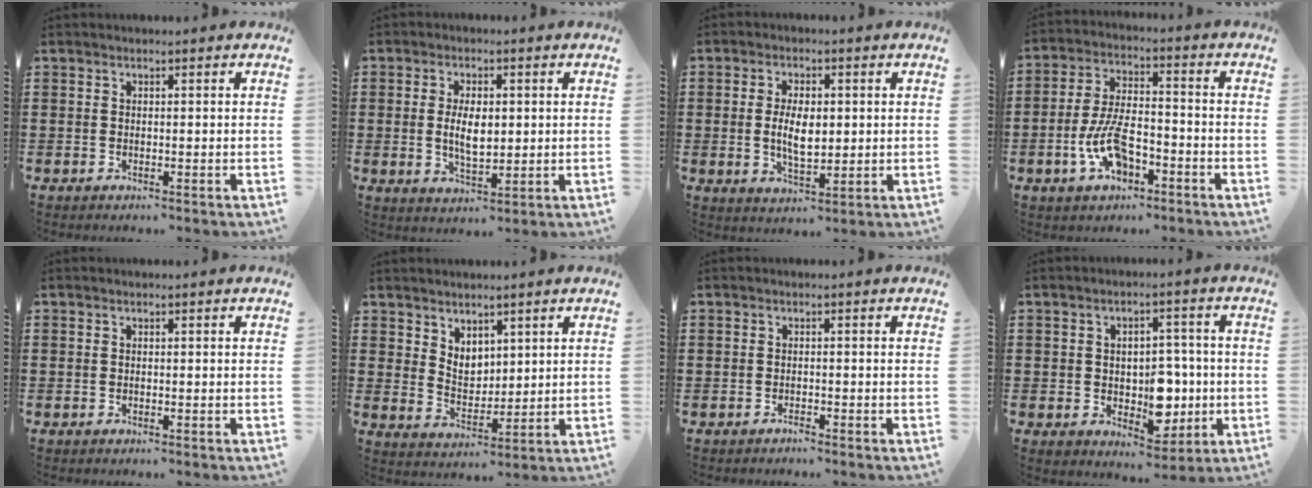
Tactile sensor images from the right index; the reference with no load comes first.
{"total": 5.2, "force": [0.4, 2.6, 4.6], "torque": [-0.081, 0.006, 0.004]}
{"total": 5.6, "force": [0.3, 2.7, 4.9], "torque": [-0.095, 0.003, 0.001]}
{"total": 8.7, "force": [-3.3, 4.1, 6.9], "torque": [-0.153, 0.001, -0.065]}
{"total": 0.0}
{"total": 4.2, "force": [3.2, 2.6, 0.8], "torque": [-0.029, 0.000, 0.060]}
{"total": 0.9, "force": [-0.9, 0.0, 0.1], "torque": [-0.004, -0.001, -0.018]}
{"total": 6.8, "force": [-0.8, 5.3, 4.3], "torque": [-0.059, 0.006, -0.011]}